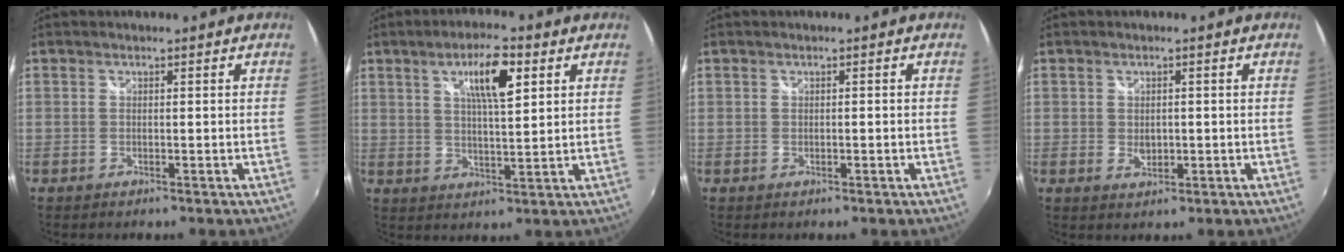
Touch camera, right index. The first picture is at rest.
{"total": 8.4, "force": [3.7, 2.0, 7.3], "torque": [-0.121, 0.007, 0.062]}
{"total": 0.5, "force": [-0.2, 0.2, 0.4], "torque": [-0.006, 0.002, -0.003]}
{"total": 2.5, "force": [-0.3, 1.8, 1.6], "torque": [-0.026, -0.002, -0.003]}